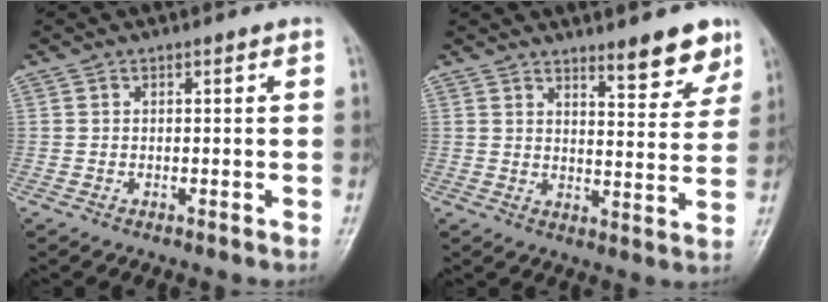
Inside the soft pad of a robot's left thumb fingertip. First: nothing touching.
{"total": 8.3, "force": [6.2, 2.2, 5.0], "torque": [-0.041, -0.044, 0.087]}